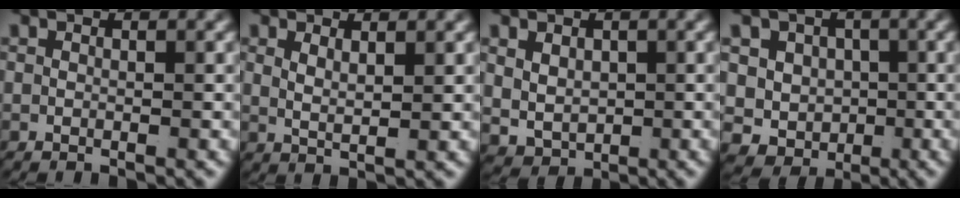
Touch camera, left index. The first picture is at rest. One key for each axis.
{"total": 1.9, "fx": 1.0, "fy": 0.3, "fz": 1.6, "tx": -0.032, "ty": -0.012, "tz": 0.030}
{"total": 4.3, "fx": -0.1, "fy": 3.7, "fz": 2.2, "tx": -0.056, "ty": -0.034, "tz": 0.019}
{"total": 12.3, "fx": -2.7, "fy": 11.5, "fz": 3.7, "tx": -0.103, "ty": -0.062, "tz": -0.041}